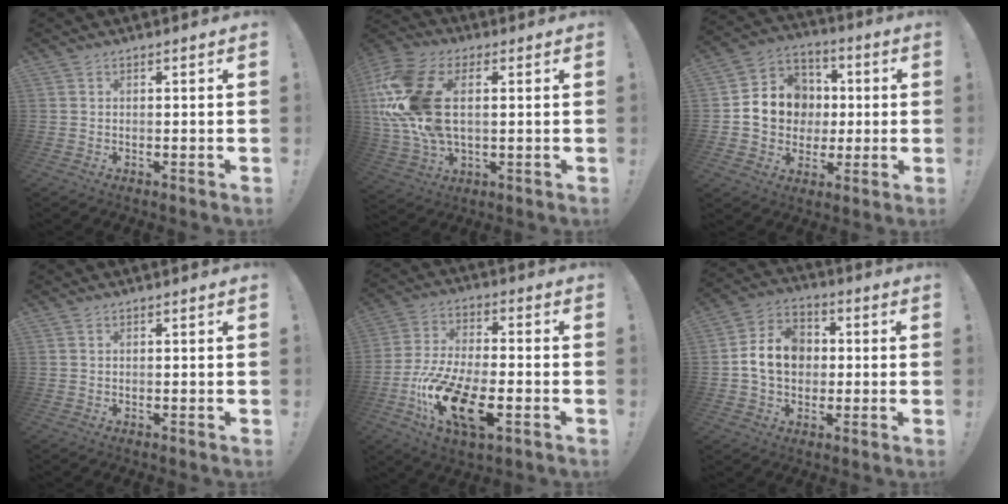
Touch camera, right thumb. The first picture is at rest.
{"total": 20.5, "force": [3.4, 12.7, 15.8], "torque": [-0.314, -0.011, 0.060]}
{"total": 13.4, "force": [0.3, 12.2, 5.7], "torque": [-0.080, 0.011, 0.018]}
{"total": 0.0}
{"total": 18.3, "force": [-7.6, 7.5, 14.8], "torque": [-0.291, 0.024, -0.123]}
{"total": 13.0, "force": [0.4, 10.4, 7.7], "torque": [-0.131, 0.015, 0.016]}